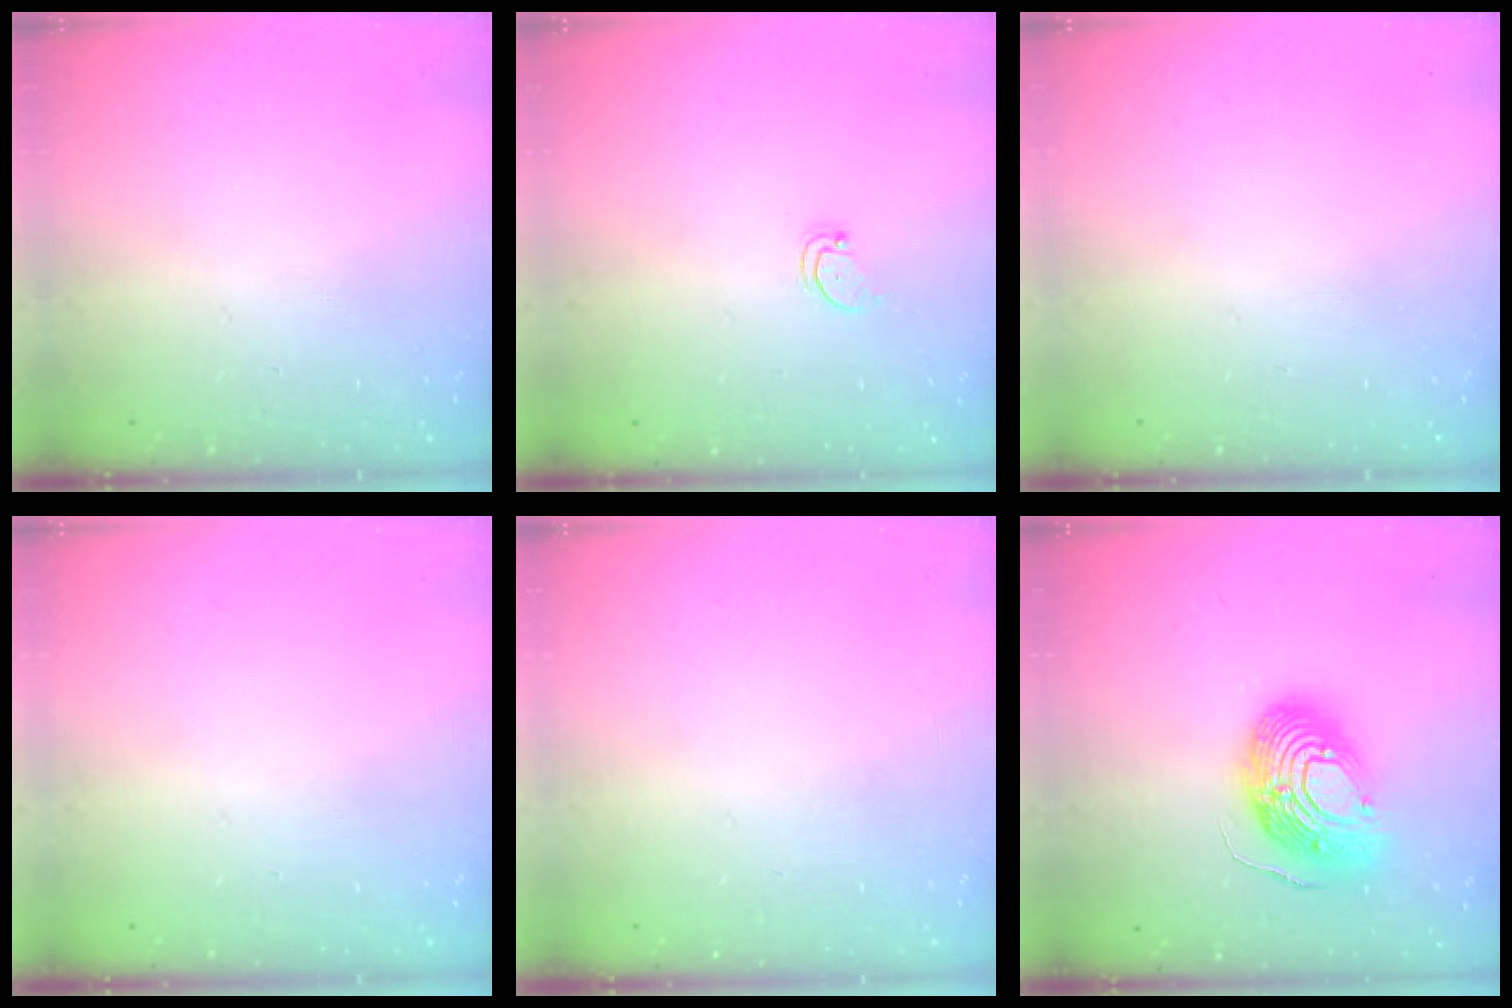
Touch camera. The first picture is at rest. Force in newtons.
{"total": 1.6, "press": 1.6, "slide": 0.4}
{"total": 0.0}
{"total": 0.0}
{"total": 0.0}
{"total": 16.9, "press": 16.8, "slide": 1.6}